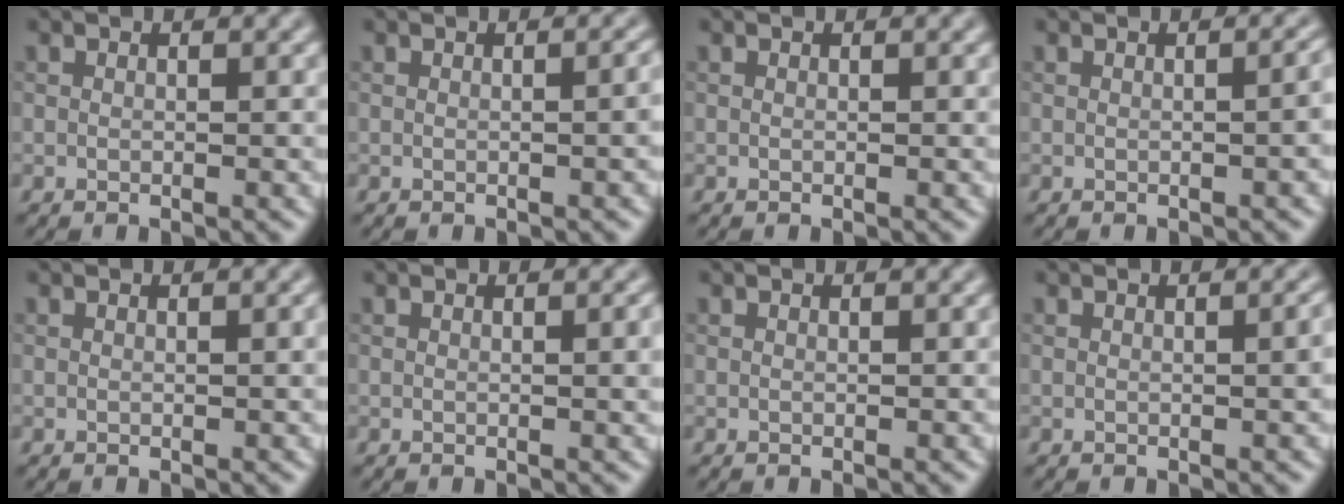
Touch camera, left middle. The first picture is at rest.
{"total": 1.9, "force": [-0.1, 0.8, 1.7], "torque": [-0.012, 0.005, -0.001]}
{"total": 0.0}
{"total": 2.7, "force": [-0.3, 1.2, 2.4], "torque": [-0.013, 0.007, 0.001]}
{"total": 0.6, "force": [0.1, 0.1, 0.6], "torque": [-0.006, 0.004, 0.001]}
{"total": 1.6, "force": [0.1, 0.4, 1.5], "torque": [-0.017, 0.002, 0.000]}
{"total": 0.0}
{"total": 1.7, "force": [0.1, 0.4, 1.6], "torque": [-0.016, 0.005, -0.001]}